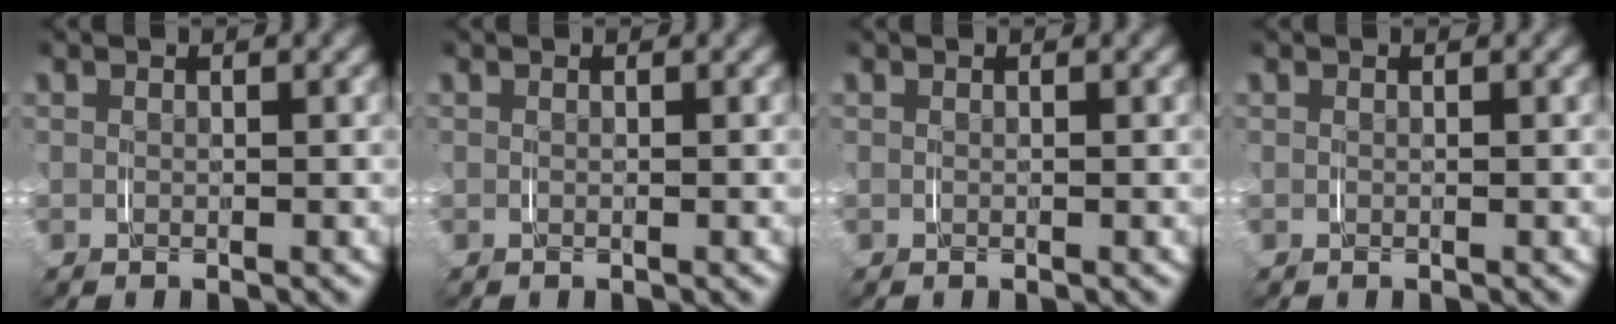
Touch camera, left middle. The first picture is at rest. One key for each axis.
{"total": 0.0}
{"total": 0.0}
{"total": 0.0}